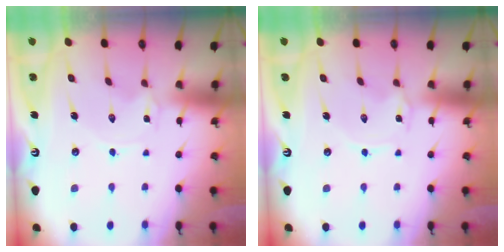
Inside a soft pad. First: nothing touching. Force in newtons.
{"total": 1.0, "press": 1.0, "slide": 0.1}